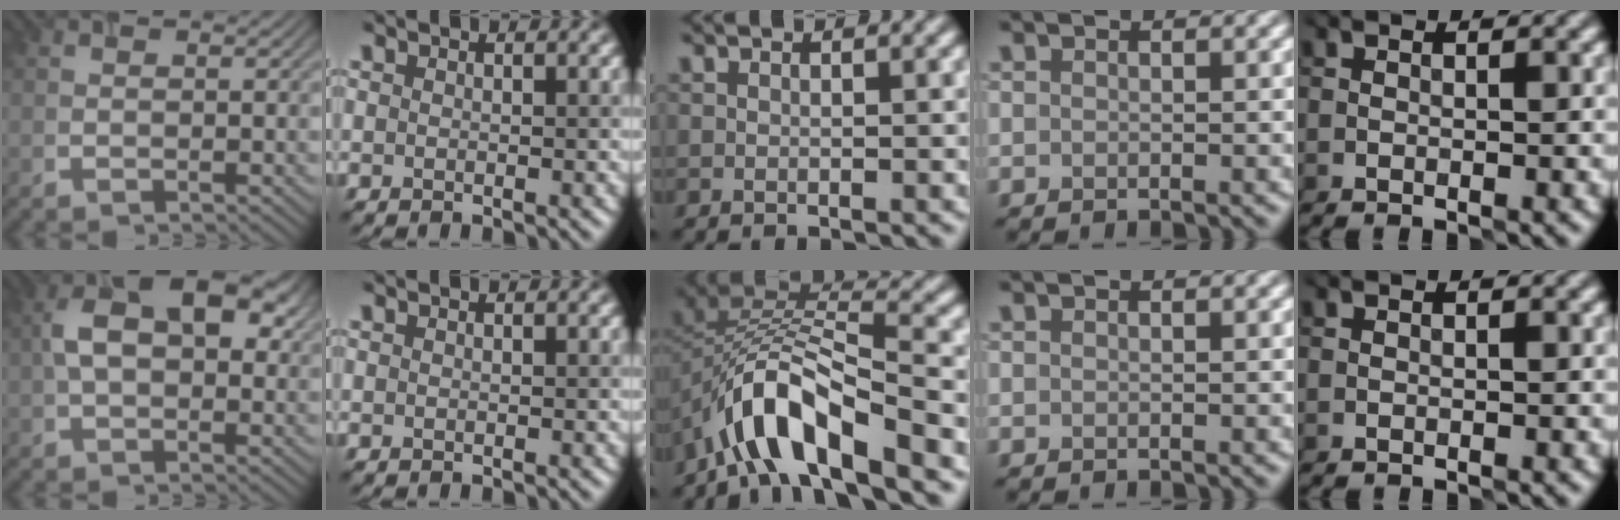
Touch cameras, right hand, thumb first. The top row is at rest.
{"thumb": {"total": 10.6, "force": [1.8, 6.4, 8.3], "torque": [-0.150, 0.012, 0.024]}, "middle": {"total": 8.4, "force": [-5.1, 3.0, 6.0], "torque": [-0.100, 0.008, -0.099]}}